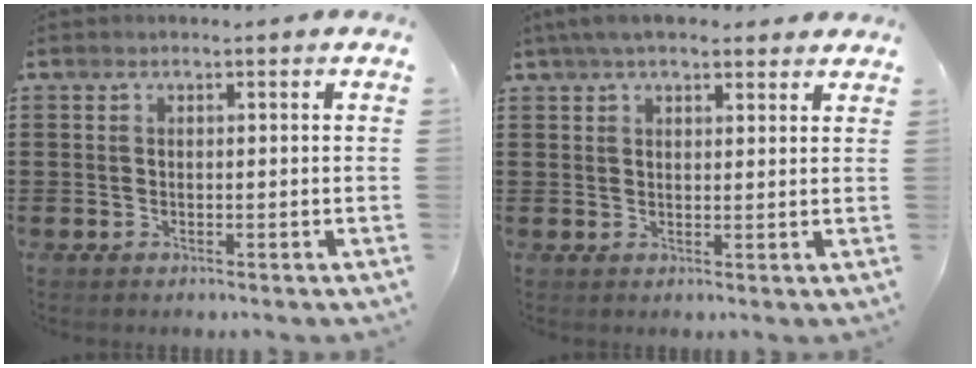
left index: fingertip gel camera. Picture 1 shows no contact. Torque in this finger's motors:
{"motor_torque": [1.05, -1.09, 0.85, 0.21]}